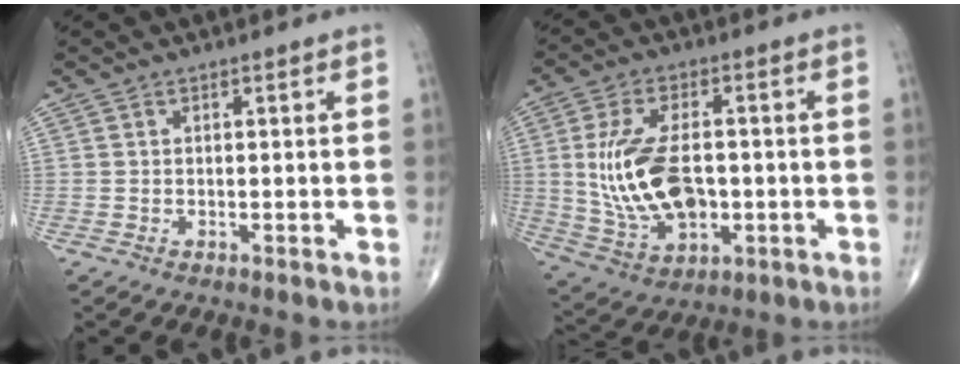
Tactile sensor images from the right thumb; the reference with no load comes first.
{"total": 15.6, "force": [-0.4, 8.8, 12.9], "torque": [-0.241, -0.001, 0.006]}